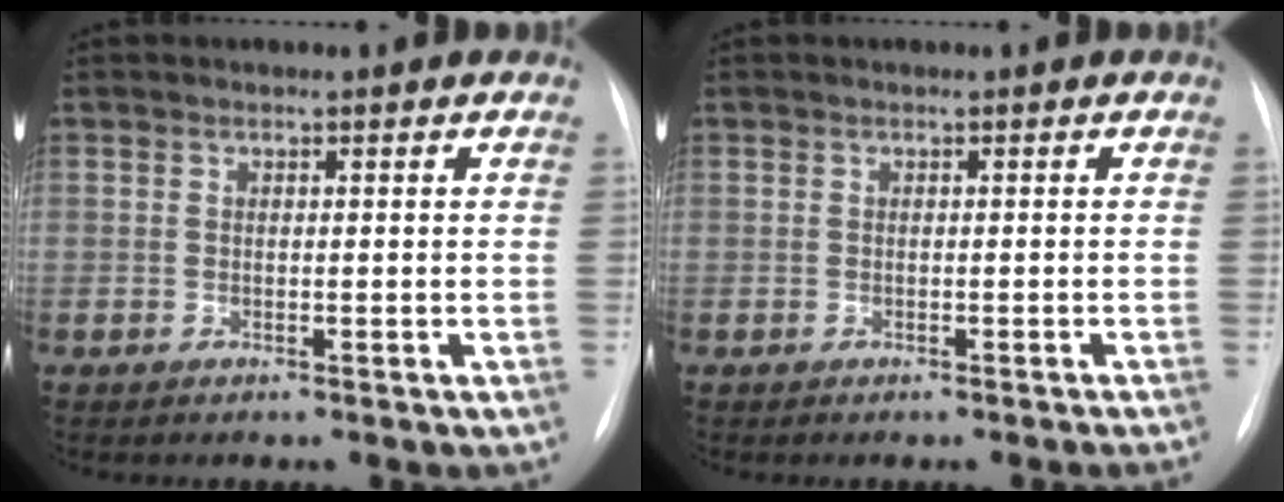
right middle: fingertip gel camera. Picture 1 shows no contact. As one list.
[{"total": 1.2, "force": [-1.0, -0.4, 0.5], "torque": [-0.006, 0.003, -0.013]}]